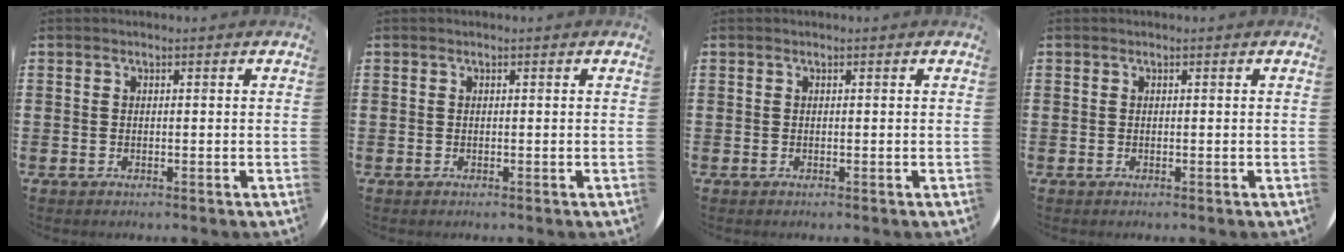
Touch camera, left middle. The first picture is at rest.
{"total": 0.0}
{"total": 0.0}
{"total": 0.0}